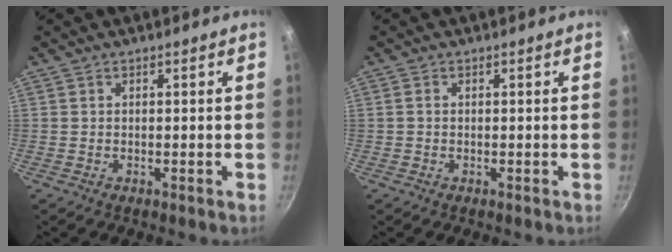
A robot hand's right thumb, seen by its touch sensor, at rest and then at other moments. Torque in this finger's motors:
{"motor_torque": [-0.27, -0.41, -0.44, -0.20, -0.03]}